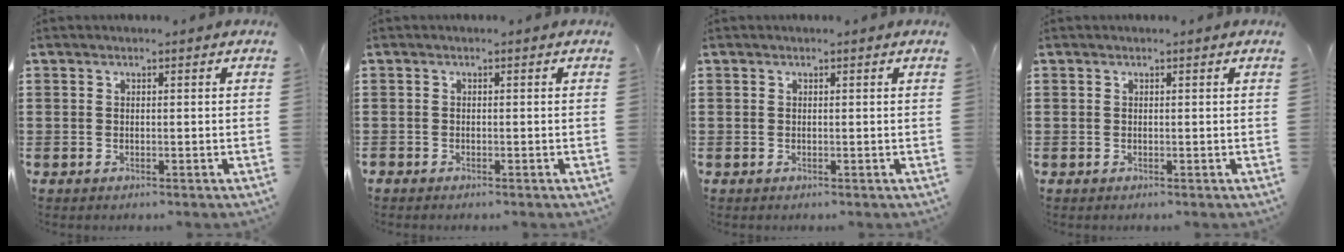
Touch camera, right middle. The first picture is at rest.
{"total": 0.6, "force": [-0.5, 0.2, 0.1], "torque": [-0.003, 0.000, -0.011]}
{"total": 0.0}
{"total": 0.0}